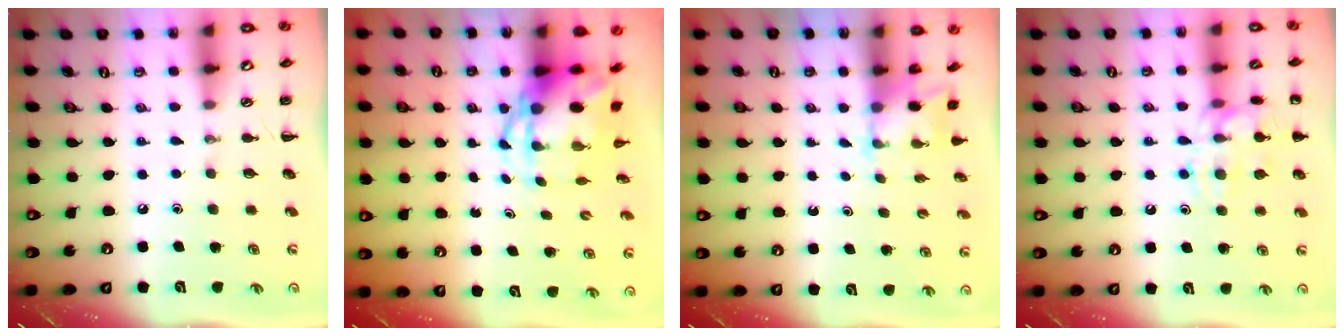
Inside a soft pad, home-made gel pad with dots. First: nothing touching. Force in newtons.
{"total": 5.6, "press": 5.4, "slide": 1.6}
{"total": 1.7, "press": 1.6, "slide": 0.6}
{"total": 14.6, "press": 14.6, "slide": 1.2}